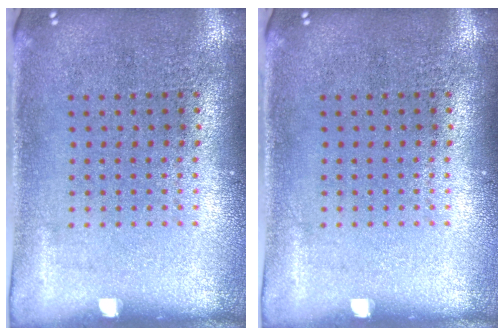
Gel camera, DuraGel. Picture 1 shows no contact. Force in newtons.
{"total": 0.0}